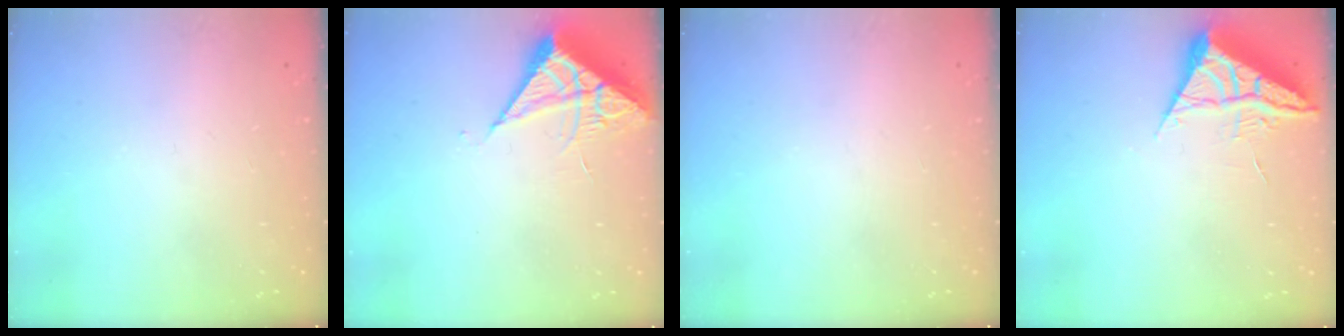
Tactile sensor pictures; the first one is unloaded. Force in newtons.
{"total": 6.2, "press": 6.2, "slide": 0.4}
{"total": 0.0}
{"total": 5.9, "press": 5.9, "slide": 0.6}